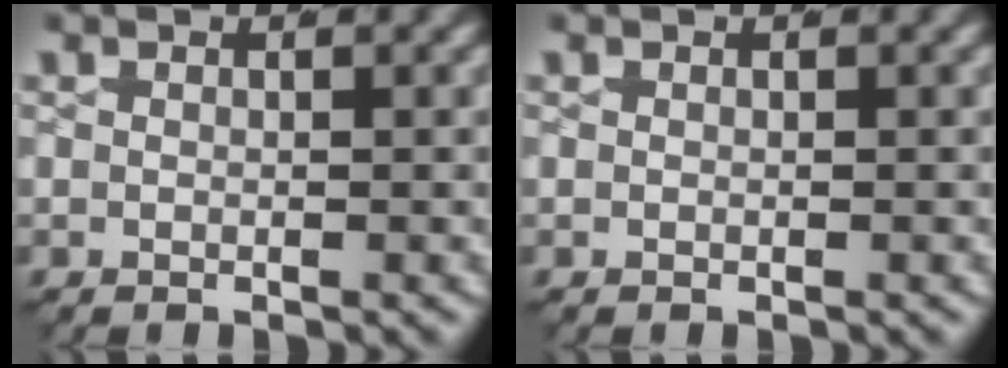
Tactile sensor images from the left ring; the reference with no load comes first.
{"total": 0.0}